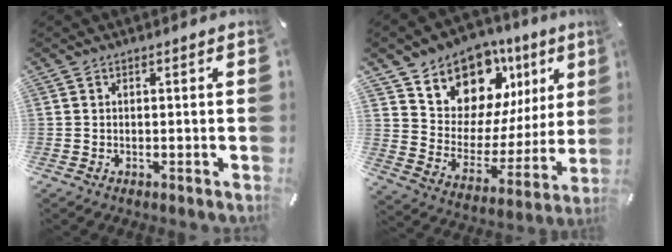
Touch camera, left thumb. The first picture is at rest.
{"total": 12.8, "force": [10.0, 7.5, 2.5], "torque": [-0.050, -0.103, 0.176]}